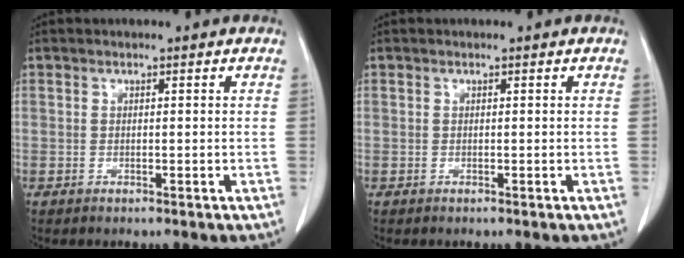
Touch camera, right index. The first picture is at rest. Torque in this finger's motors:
{"motor_torque": [0.00, 0.00, 0.00, 0.00]}